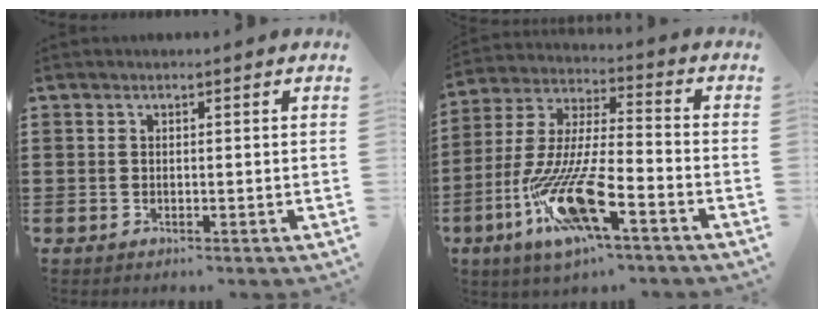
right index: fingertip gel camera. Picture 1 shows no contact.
{"total": 15.1, "force": [-8.8, 3.0, 11.9], "torque": [-0.246, -0.001, -0.163]}